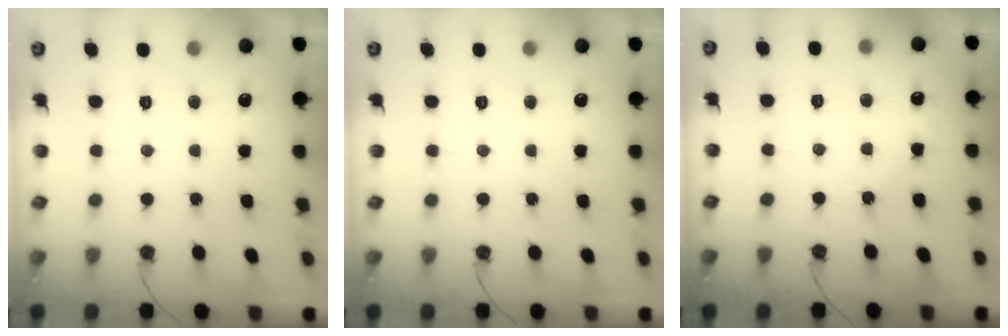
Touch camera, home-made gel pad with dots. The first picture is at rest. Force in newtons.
{"total": 0.0}
{"total": 5.7, "press": 5.7, "slide": 0.8}